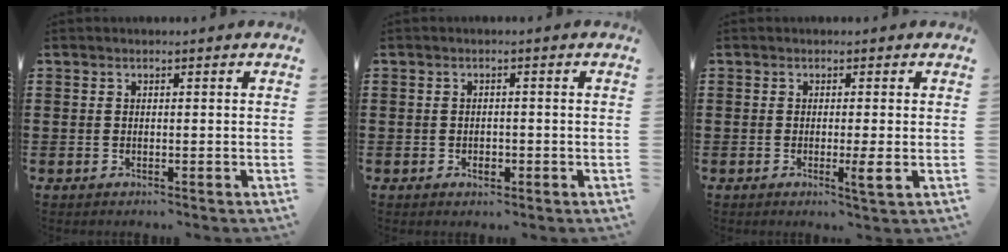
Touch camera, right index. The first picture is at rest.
{"total": 1.3, "force": [-0.5, 0.8, 0.9], "torque": [-0.018, -0.002, -0.010]}
{"total": 2.7, "force": [-0.4, -0.1, 2.6], "torque": [-0.047, -0.008, -0.008]}